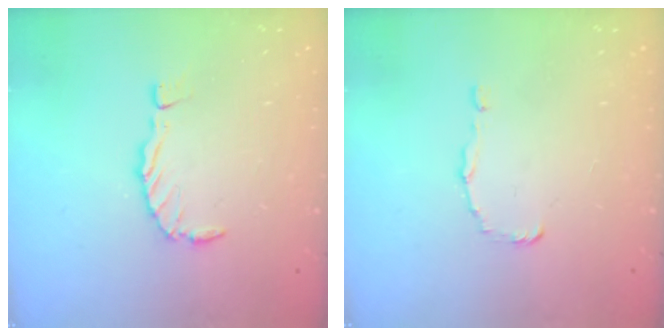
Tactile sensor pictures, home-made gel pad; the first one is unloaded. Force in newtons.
{"total": 1.0, "press": 1.0, "slide": 0.0}